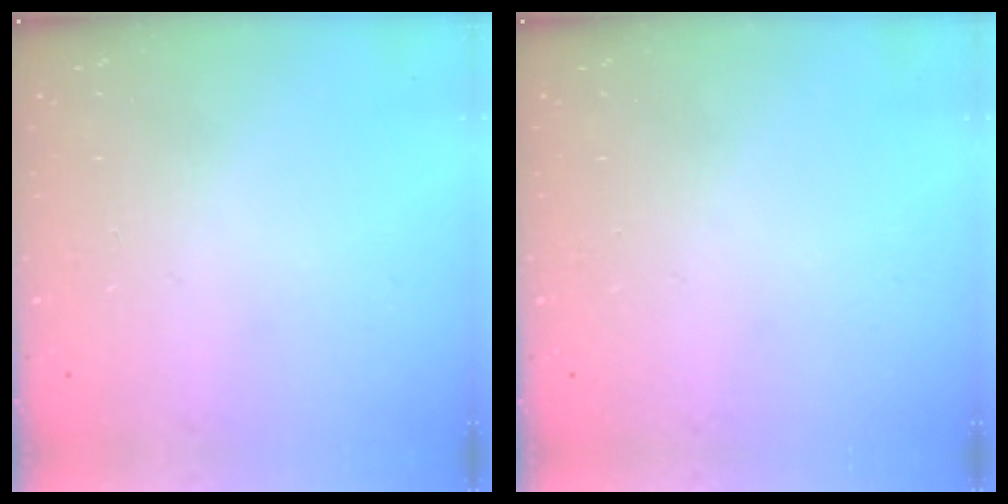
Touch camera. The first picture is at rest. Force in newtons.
{"total": 0.0}